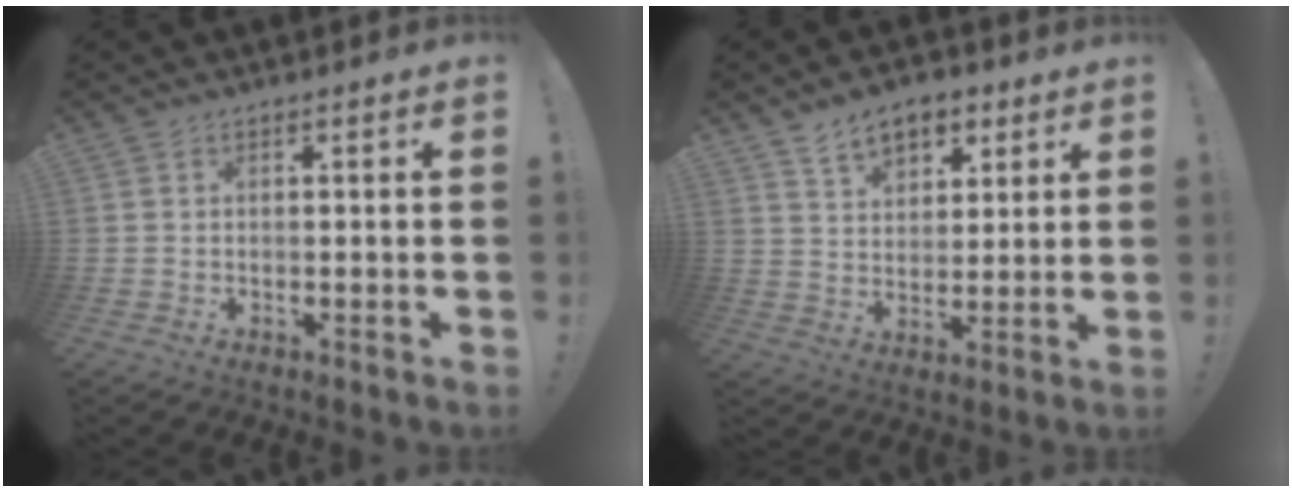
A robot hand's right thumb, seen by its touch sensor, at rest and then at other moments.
{"total": 9.9, "force": [6.1, 6.2, 4.6], "torque": [-0.063, -0.029, 0.116]}